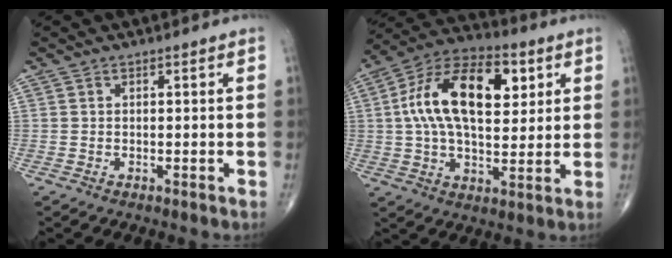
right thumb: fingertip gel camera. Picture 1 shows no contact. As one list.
[{"total": 20.3, "force": [4.8, 10.8, 16.4], "torque": [-0.267, 0.009, 0.073]}]